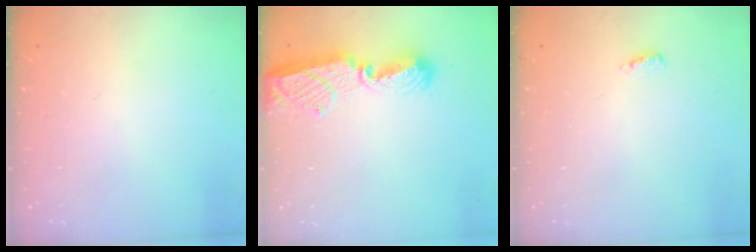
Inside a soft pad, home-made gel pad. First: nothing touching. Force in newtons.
{"total": 10.7, "press": 10.7, "slide": 1.0}
{"total": 4.4, "press": 4.1, "slide": 1.5}